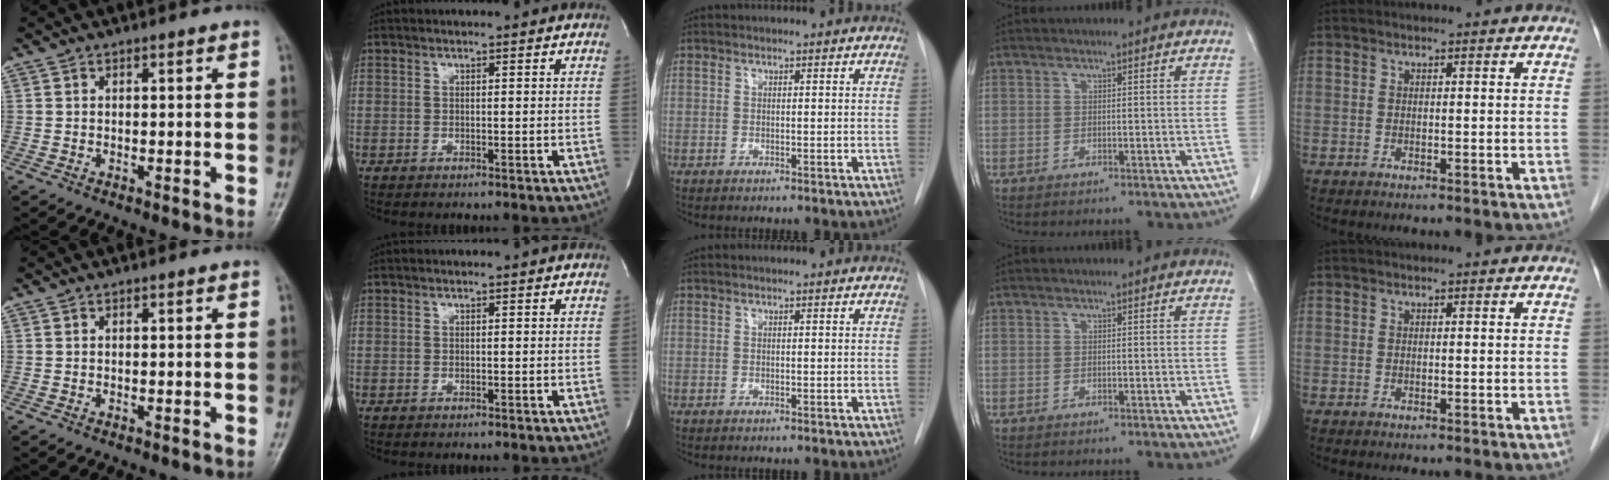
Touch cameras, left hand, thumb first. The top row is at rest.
{}